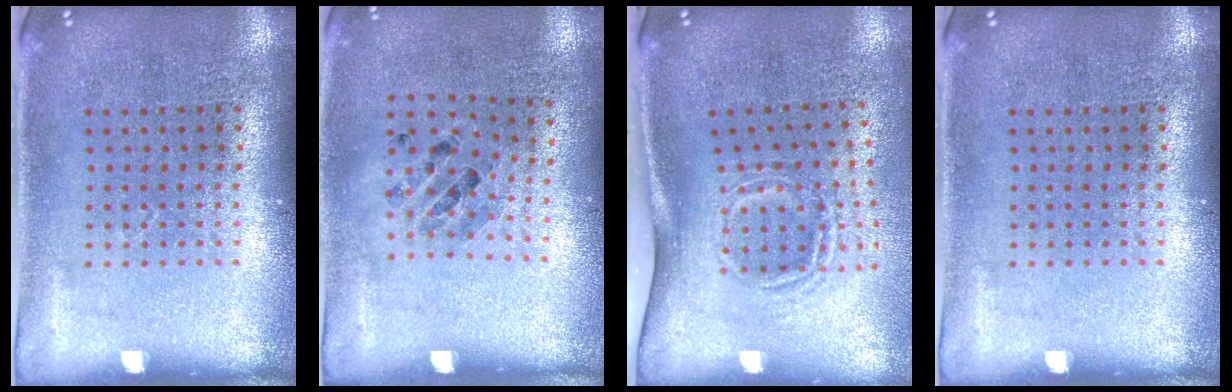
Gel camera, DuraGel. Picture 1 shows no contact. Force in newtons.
{"total": 0.8, "press": 0.7, "slide": 0.3}
{"total": 1.8, "press": 1.2, "slide": 1.4}
{"total": 0.0}